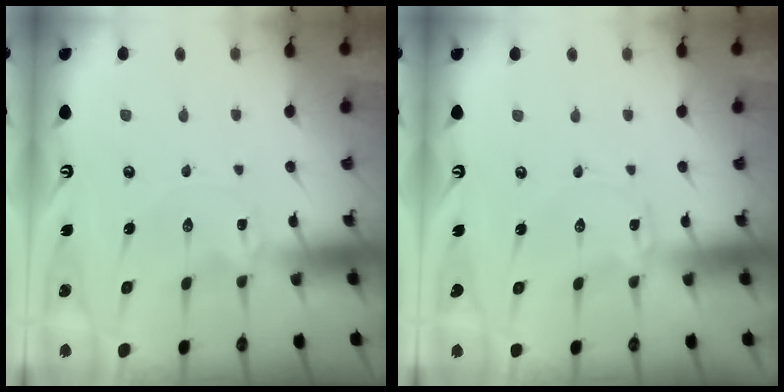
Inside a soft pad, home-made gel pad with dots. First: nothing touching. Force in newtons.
{"total": 0.0}